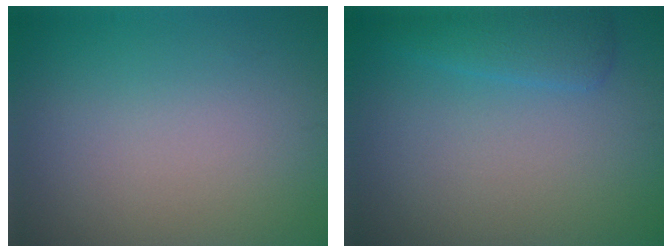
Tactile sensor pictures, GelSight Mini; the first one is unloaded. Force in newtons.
{"total": 2.2, "press": 2.2, "slide": 0.0}